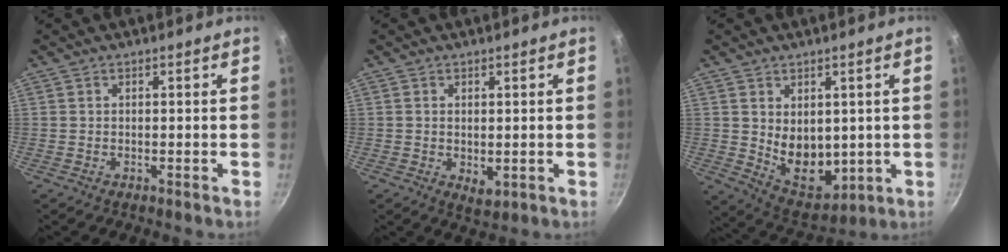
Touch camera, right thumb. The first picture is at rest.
{"total": 2.9, "force": [0.2, 1.8, 2.2], "torque": [-0.033, -0.009, 0.006]}
{"total": 10.5, "force": [1.2, 7.4, 7.3], "torque": [-0.083, -0.033, 0.044]}